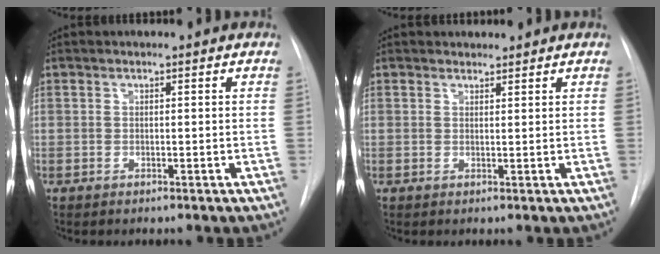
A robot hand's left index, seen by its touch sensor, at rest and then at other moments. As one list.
[{"total": 1.3, "force": [1.3, 0.4, -0.1], "torque": [0.000, 0.006, 0.021]}]